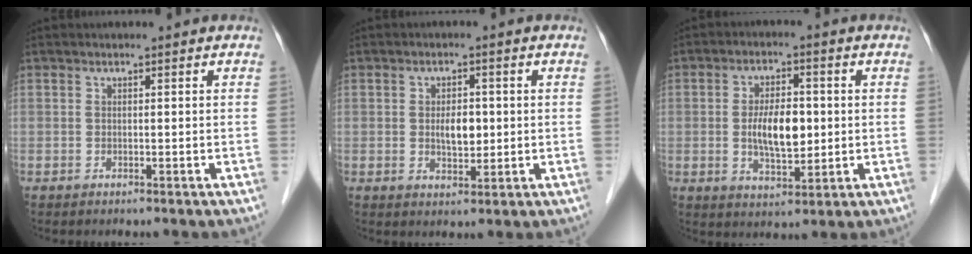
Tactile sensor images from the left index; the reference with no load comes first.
{"total": 3.8, "force": [0.1, 2.0, 3.2], "torque": [-0.054, 0.000, 0.007]}
{"total": 7.4, "force": [-0.1, 3.1, 6.7], "torque": [-0.129, 0.000, 0.001]}